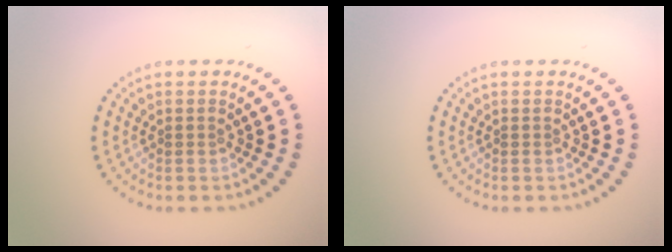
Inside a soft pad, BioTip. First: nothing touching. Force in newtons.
{"total": 0.0}